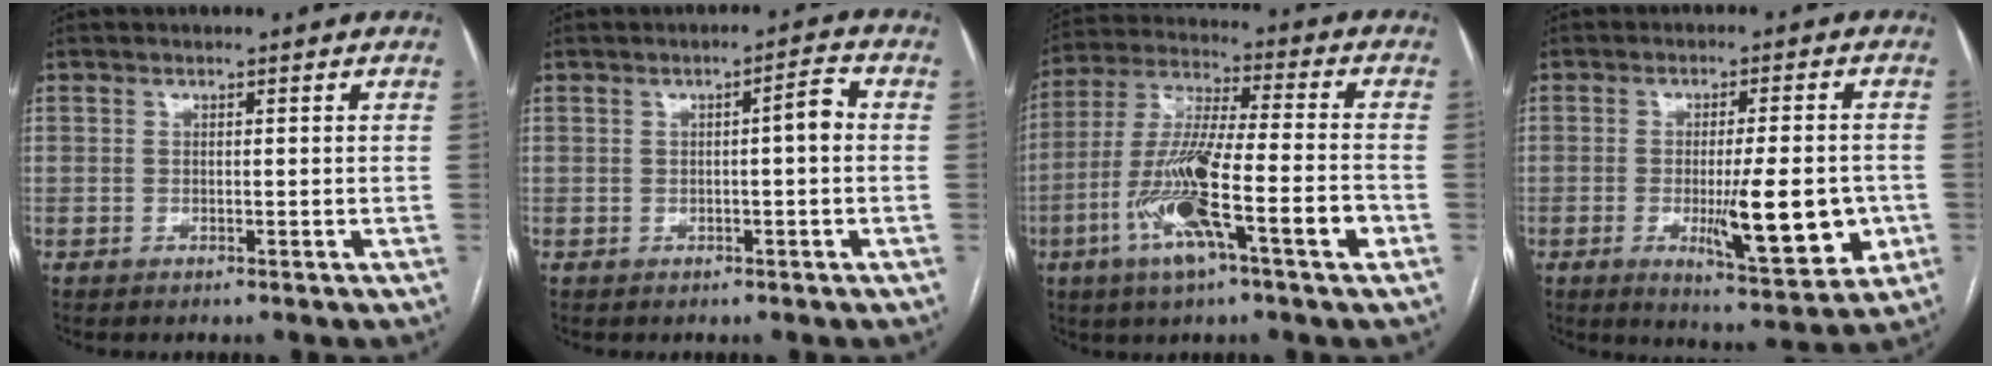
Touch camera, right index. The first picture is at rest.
{"total": 2.9, "force": [0.1, 0.4, 2.8], "torque": [-0.037, 0.007, 0.000]}
{"total": 16.1, "force": [-6.2, 1.3, 14.8], "torque": [-0.286, -0.005, -0.112]}
{"total": 12.5, "force": [-2.6, 2.4, 12.0], "torque": [-0.174, -0.018, -0.033]}